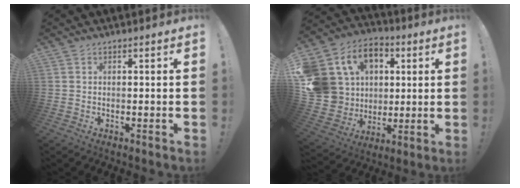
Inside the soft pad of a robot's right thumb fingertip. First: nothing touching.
{"total": 17.9, "force": [4.4, 15.9, 6.9], "torque": [-0.142, -0.019, 0.120]}